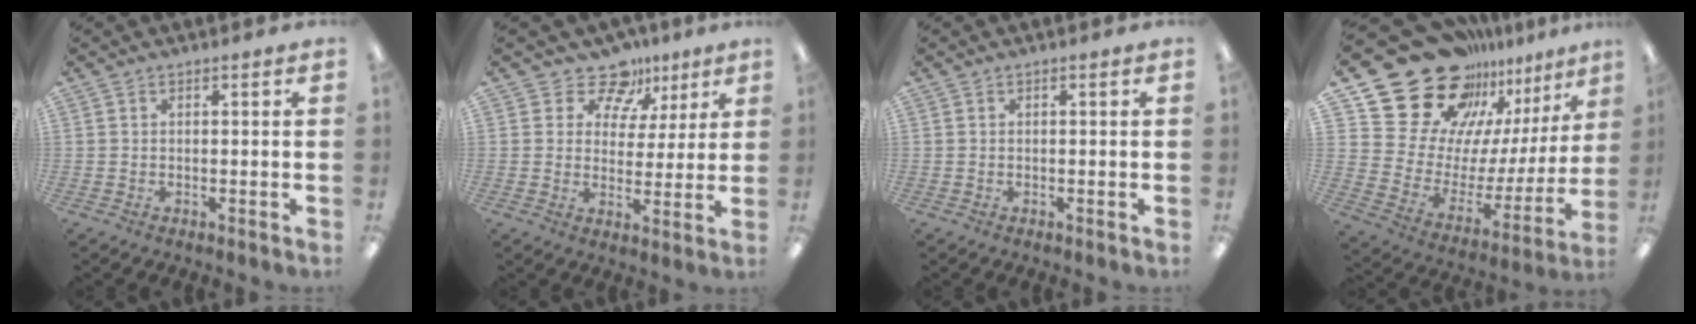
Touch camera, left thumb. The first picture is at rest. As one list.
[{"total": 10.5, "force": [7.5, 6.8, 2.9], "torque": [-0.052, -0.046, 0.139]}, {"total": 0.0}, {"total": 27.3, "force": [20.8, 14.8, 9.7], "torque": [-0.164, -0.147, 0.397]}]